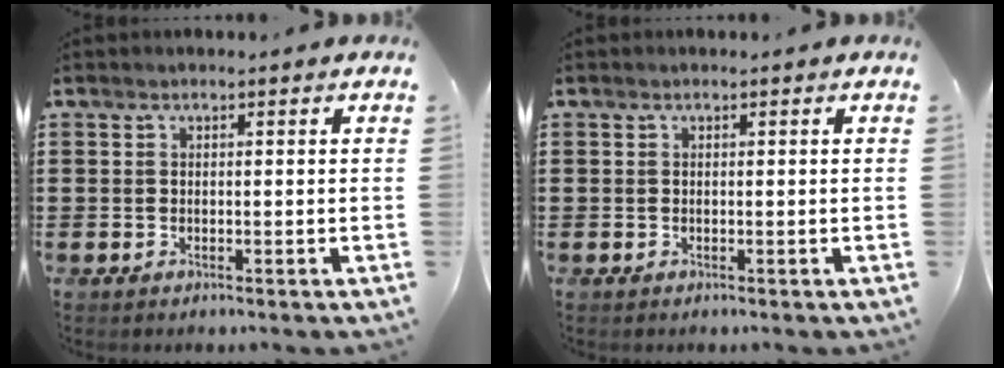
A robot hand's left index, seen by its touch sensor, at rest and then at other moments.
{"total": 0.0}